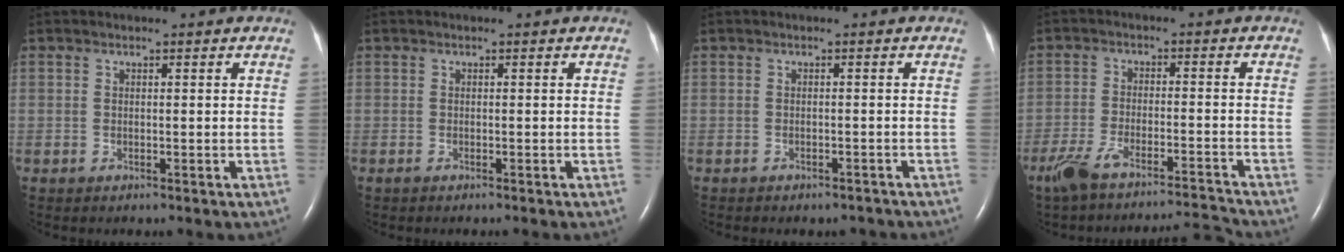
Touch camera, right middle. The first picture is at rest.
{"total": 1.0, "force": [-0.9, 0.1, 0.5], "torque": [-0.013, -0.002, -0.012]}
{"total": 3.7, "force": [-3.3, 1.3, 0.9], "torque": [-0.008, 0.000, -0.038]}
{"total": 9.4, "force": [-8.8, -0.4, 3.2], "torque": [-0.063, 0.009, -0.153]}